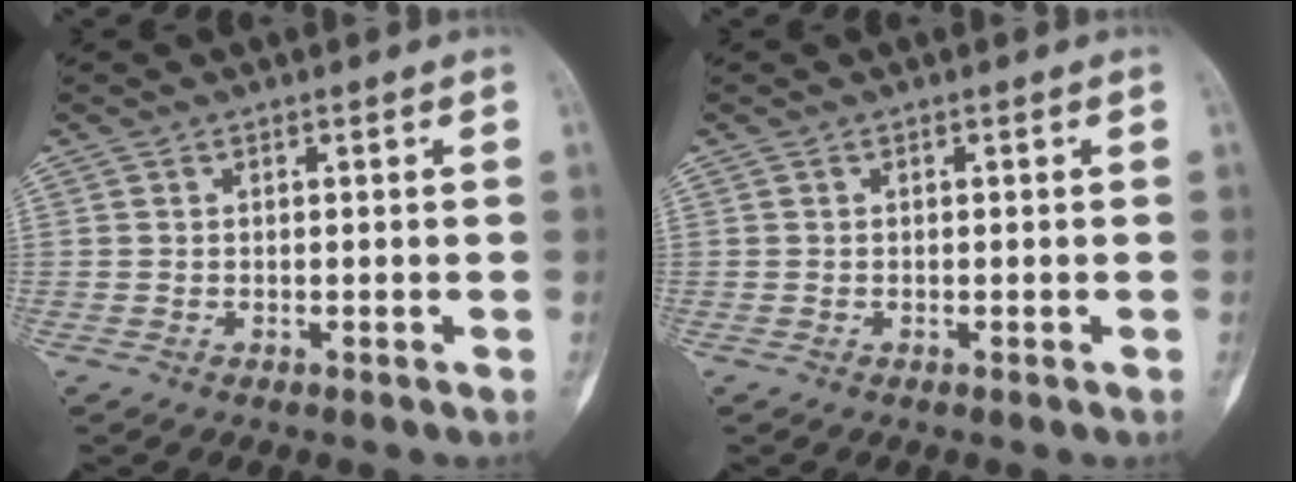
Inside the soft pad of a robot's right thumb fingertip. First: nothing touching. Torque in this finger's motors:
{"motor_torque": [-0.40, -0.07, -0.10, 0.14, 0.00]}